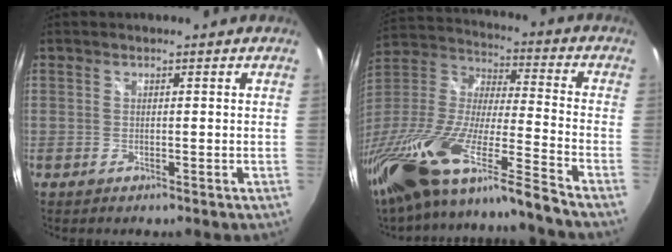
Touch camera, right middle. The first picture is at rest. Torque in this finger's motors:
{"motor_torque": [1.10, -1.03, 1.05, 0.21]}